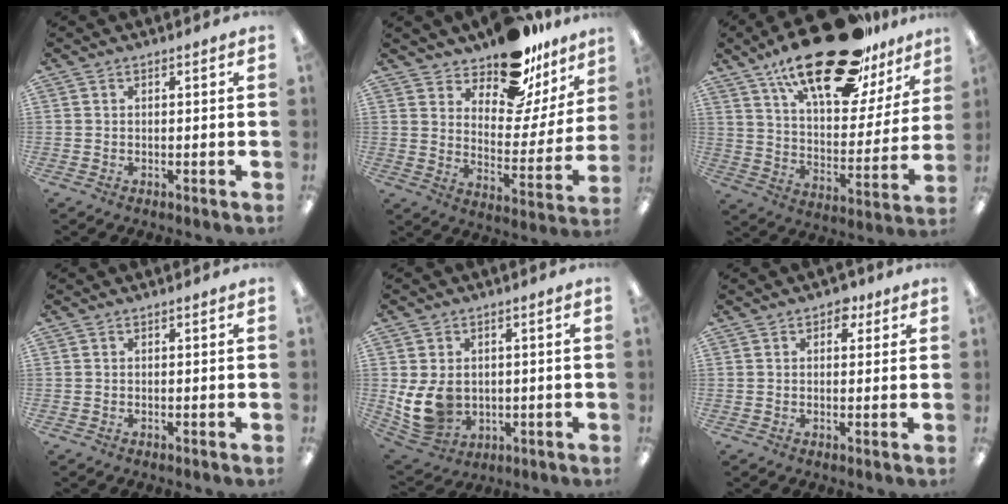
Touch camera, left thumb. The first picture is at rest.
{"total": 16.3, "force": [13.4, 6.8, 6.2], "torque": [-0.089, -0.103, 0.238]}
{"total": 26.9, "force": [19.0, 9.9, 16.3], "torque": [-0.255, -0.109, 0.315]}
{"total": 0.0}
{"total": 10.1, "force": [-0.1, 8.1, 6.0], "torque": [-0.132, 0.005, 0.004]}
{"total": 2.9, "force": [1.6, 2.0, 1.4], "torque": [-0.007, -0.003, 0.022]}